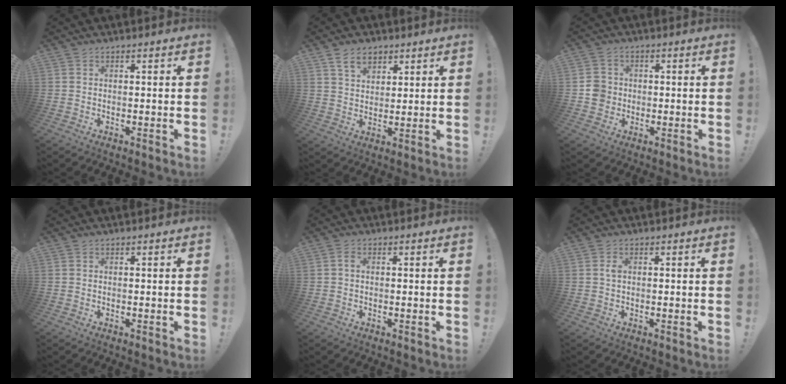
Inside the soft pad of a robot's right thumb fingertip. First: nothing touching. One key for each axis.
{"total": 7.3, "fx": 4.4, "fy": 4.7, "fz": 3.5, "tx": -0.054, "ty": -0.014, "tz": 0.082}
{"total": 5.7, "fx": -0.7, "fy": 5.3, "fz": 1.9, "tx": -0.024, "ty": 0.010, "tz": -0.010}
{"total": 0.0}
{"total": 1.4, "fx": -0.1, "fy": 1.1, "fz": 0.9, "tx": -0.020, "ty": 0.005, "tz": -0.002}
{"total": 1.2, "fx": 0.2, "fy": 0.7, "fz": 0.9, "tx": -0.021, "ty": 0.005, "tz": 0.003}